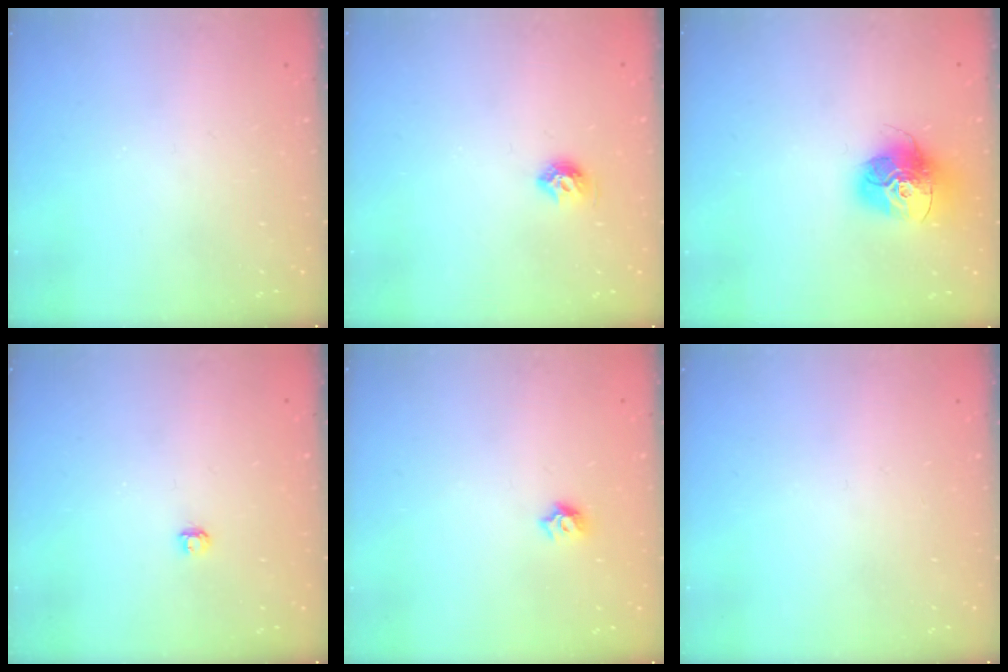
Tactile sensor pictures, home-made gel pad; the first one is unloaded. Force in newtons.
{"total": 6.6, "press": 6.6, "slide": 0.9}
{"total": 15.6, "press": 15.5, "slide": 1.4}
{"total": 2.9, "press": 2.9, "slide": 0.3}
{"total": 5.7, "press": 5.6, "slide": 0.7}
{"total": 0.0}